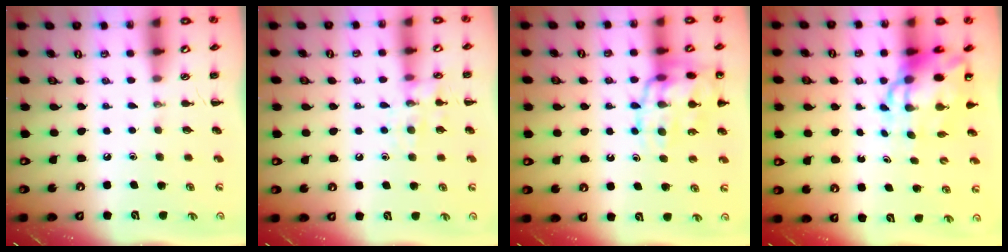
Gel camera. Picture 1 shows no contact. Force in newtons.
{"total": 10.1, "press": 10.1, "slide": 0.5}
{"total": 20.7, "press": 20.5, "slide": 3.0}
{"total": 10.1, "press": 9.7, "slide": 2.7}